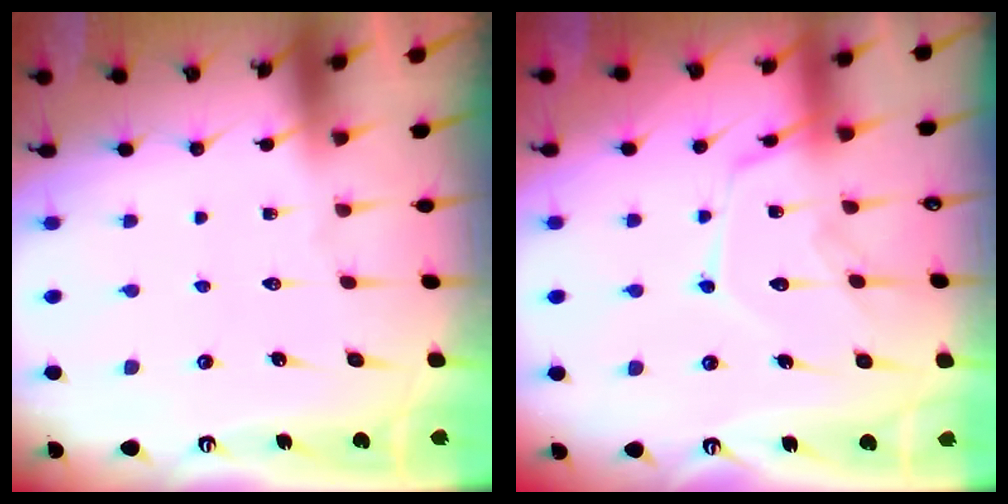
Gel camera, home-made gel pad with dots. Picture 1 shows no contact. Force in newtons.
{"total": 11.9, "press": 11.9, "slide": 0.3}